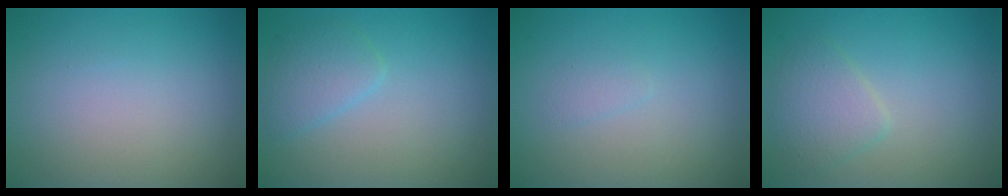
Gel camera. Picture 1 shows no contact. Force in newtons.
{"total": 2.2, "press": 2.2, "slide": 0.1}
{"total": 0.7, "press": 0.7, "slide": 0.0}
{"total": 2.6, "press": 2.6, "slide": 0.1}